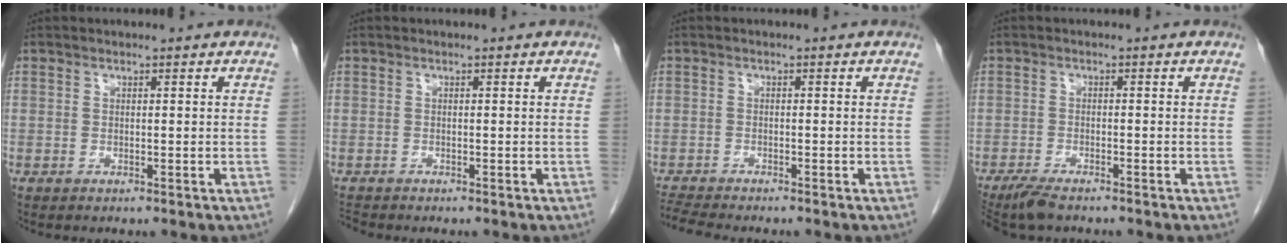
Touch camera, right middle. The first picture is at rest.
{"total": 1.0, "force": [-1.0, -0.1, -0.1], "torque": [-0.008, -0.009, -0.018]}
{"total": 4.0, "force": [-3.8, -0.5, 1.1], "torque": [-0.028, -0.018, -0.068]}
{"total": 4.6, "force": [-3.8, 0.9, 2.5], "torque": [-0.047, -0.012, -0.065]}